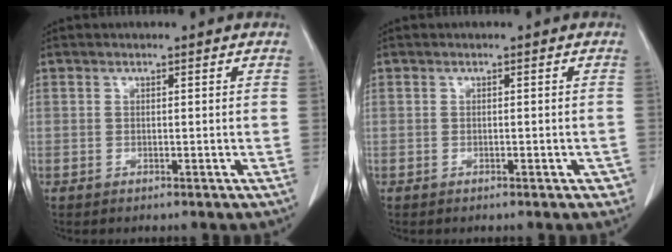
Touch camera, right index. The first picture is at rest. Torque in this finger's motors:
{"motor_torque": [-0.05, 0.02, 0.01, 0.00]}